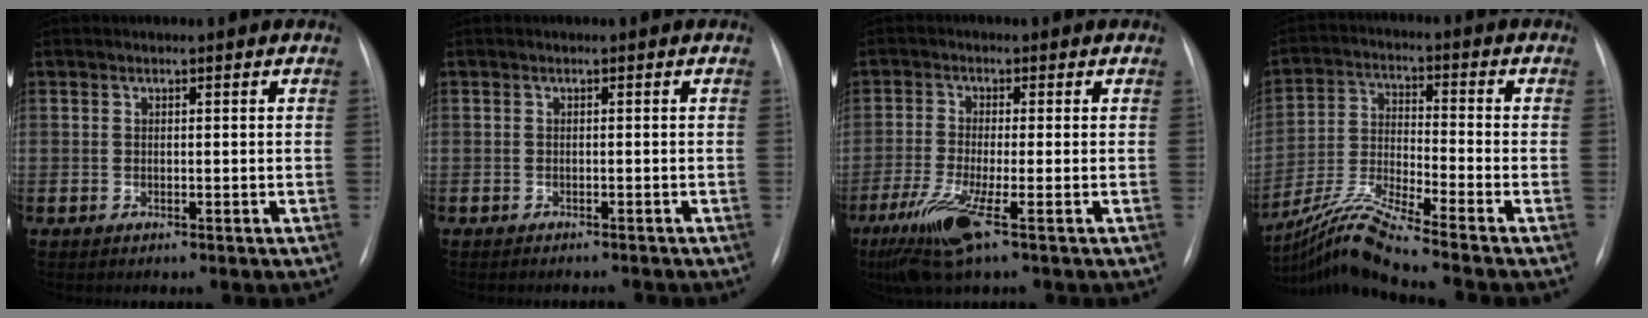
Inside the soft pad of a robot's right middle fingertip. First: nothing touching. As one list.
[{"total": 2.8, "force": [-2.7, 0.6, 0.7], "torque": [-0.001, -0.004, -0.029]}, {"total": 7.5, "force": [-3.9, 0.1, 6.4], "torque": [-0.136, -0.026, -0.075]}, {"total": 11.3, "force": [-9.7, -2.2, 5.3], "torque": [-0.112, -0.020, -0.183]}]